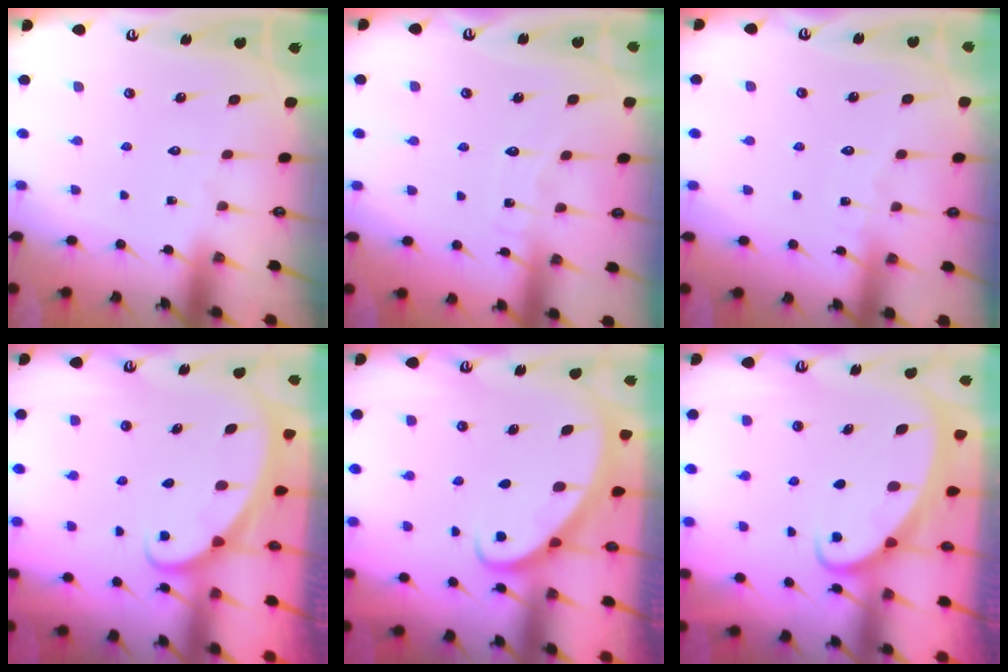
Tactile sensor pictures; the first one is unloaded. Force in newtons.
{"total": 4.5, "press": 4.5, "slide": 0.5}
{"total": 3.4, "press": 3.4, "slide": 0.3}
{"total": 1.9, "press": 1.9, "slide": 0.1}
{"total": 2.9, "press": 2.9, "slide": 0.2}
{"total": 2.0, "press": 2.0, "slide": 0.0}